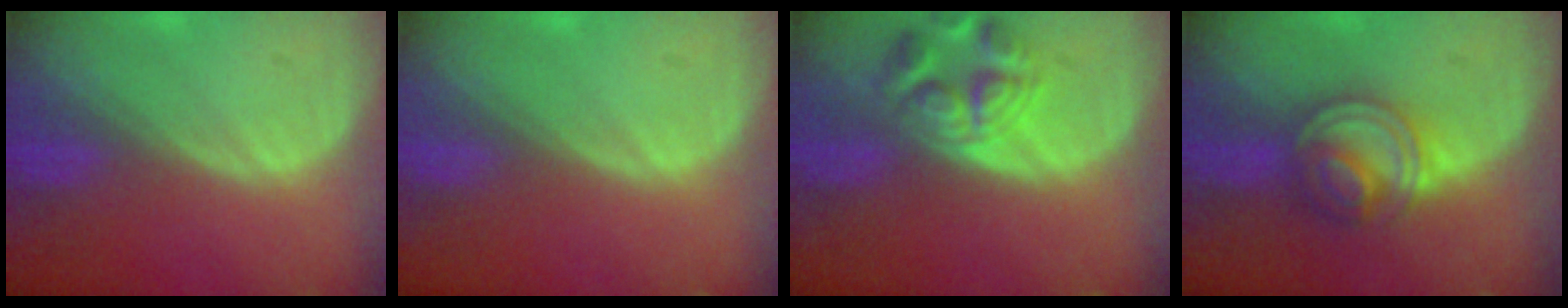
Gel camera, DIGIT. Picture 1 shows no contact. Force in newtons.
{"total": 0.0}
{"total": 6.5, "press": 6.2, "slide": 2.1}
{"total": 6.3, "press": 6.1, "slide": 1.6}